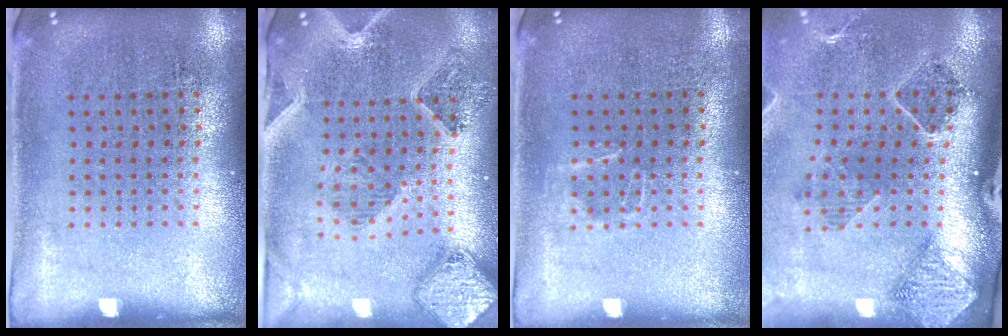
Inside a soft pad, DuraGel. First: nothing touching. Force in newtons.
{"total": 1.6, "press": 1.6, "slide": 0.4}
{"total": 0.9, "press": 0.8, "slide": 0.2}
{"total": 1.7, "press": 1.6, "slide": 0.4}